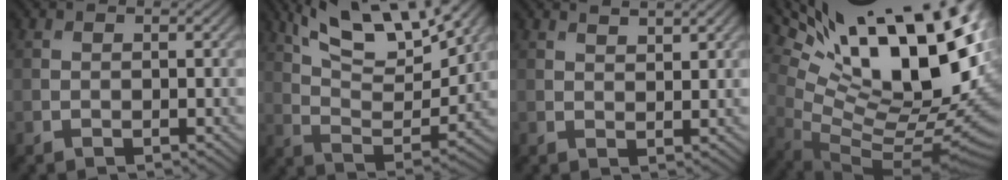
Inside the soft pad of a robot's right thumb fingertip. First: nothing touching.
{"total": 14.4, "force": [9.0, 4.2, 10.4], "torque": [-0.202, -0.003, 0.160]}
{"total": 2.2, "force": [1.7, 0.3, 1.3], "torque": [-0.023, -0.003, 0.034]}
{"total": 21.7, "force": [8.0, 9.2, 18.0], "torque": [-0.260, 0.030, 0.176]}